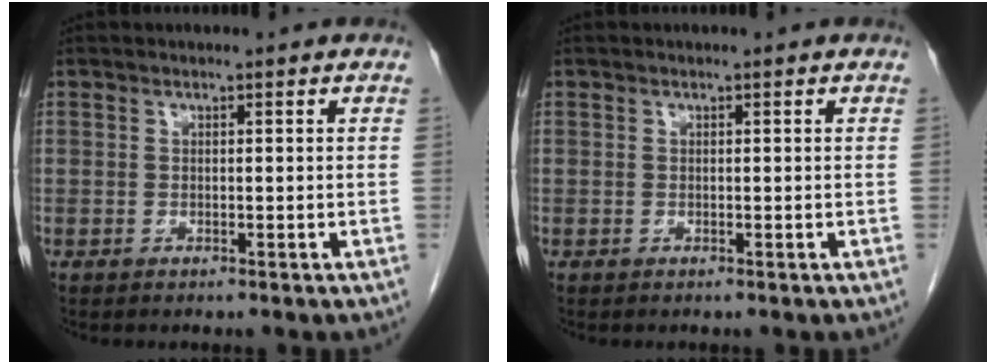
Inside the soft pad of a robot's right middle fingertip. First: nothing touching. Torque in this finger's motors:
{"motor_torque": [0.00, 0.00, 0.00, 0.00]}